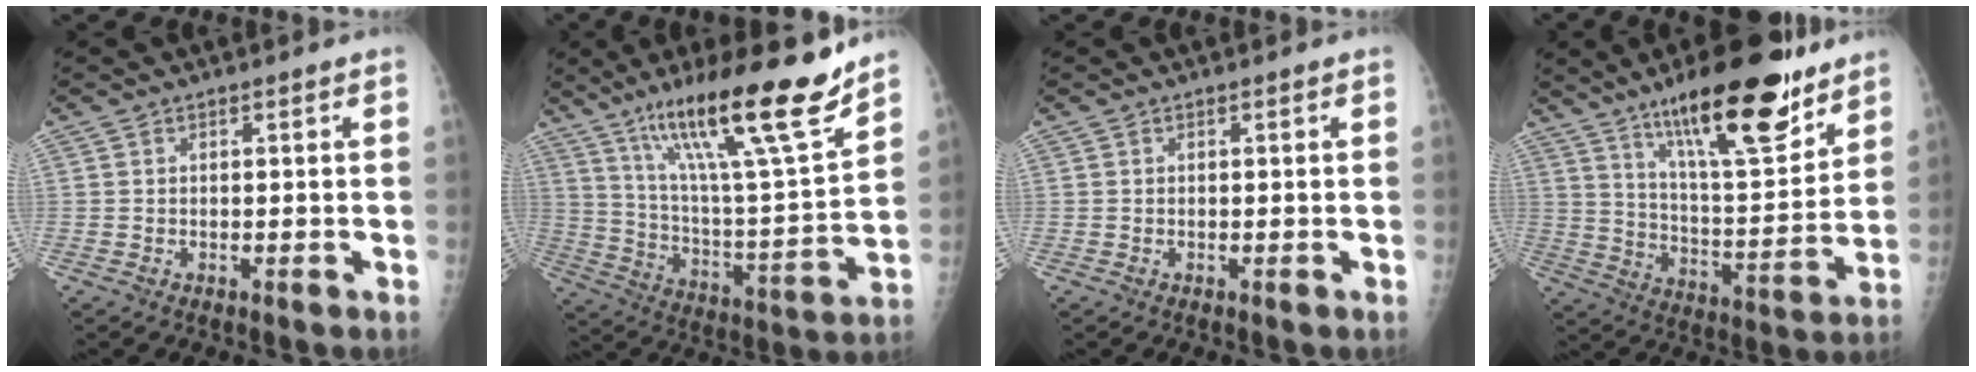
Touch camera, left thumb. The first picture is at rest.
{"total": 23.3, "force": [15.9, 2.5, 16.9], "torque": [-0.256, -0.071, 0.270]}
{"total": 0.0}
{"total": 21.6, "force": [14.3, 5.7, 15.2], "torque": [-0.209, -0.075, 0.234]}